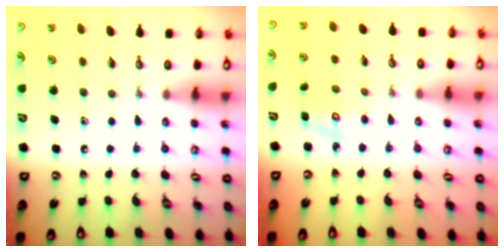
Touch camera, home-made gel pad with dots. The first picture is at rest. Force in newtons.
{"total": 2.5, "press": 2.5, "slide": 0.3}